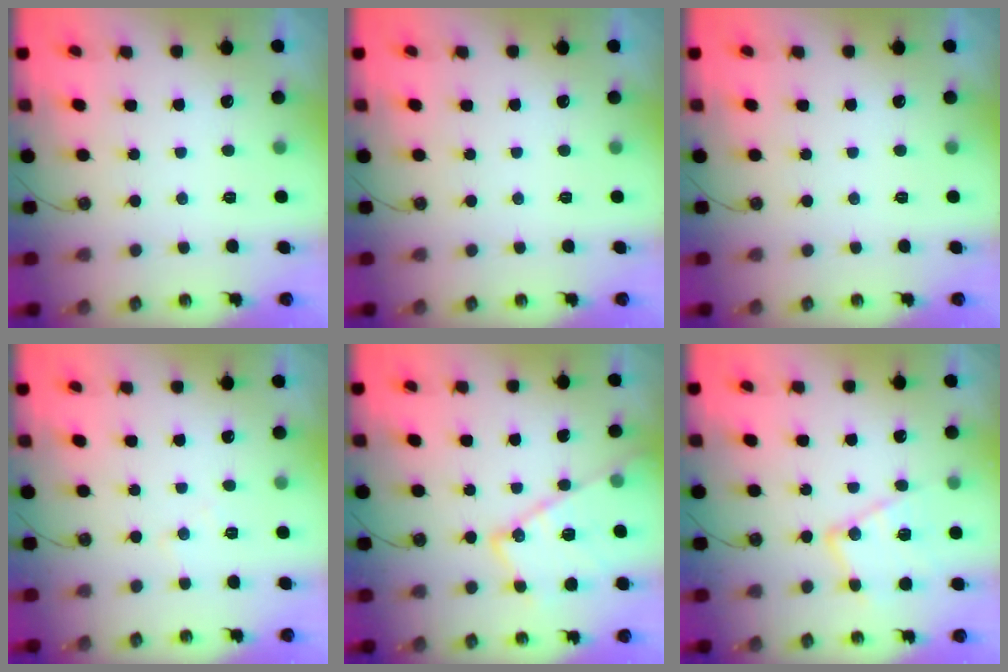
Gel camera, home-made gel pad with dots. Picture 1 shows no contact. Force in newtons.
{"total": 0.0}
{"total": 0.0}
{"total": 4.9, "press": 4.9, "slide": 0.8}
{"total": 15.5, "press": 15.5, "slide": 0.7}
{"total": 14.1, "press": 14.1, "slide": 1.1}